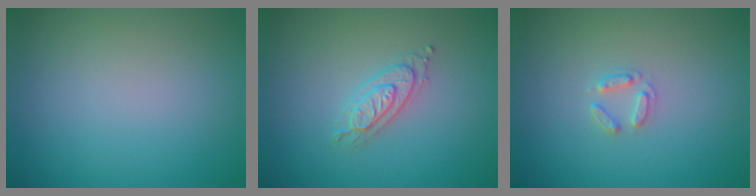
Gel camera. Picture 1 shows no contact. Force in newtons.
{"total": 2.1, "press": 2.1, "slide": 0.2}
{"total": 1.5, "press": 1.4, "slide": 0.2}